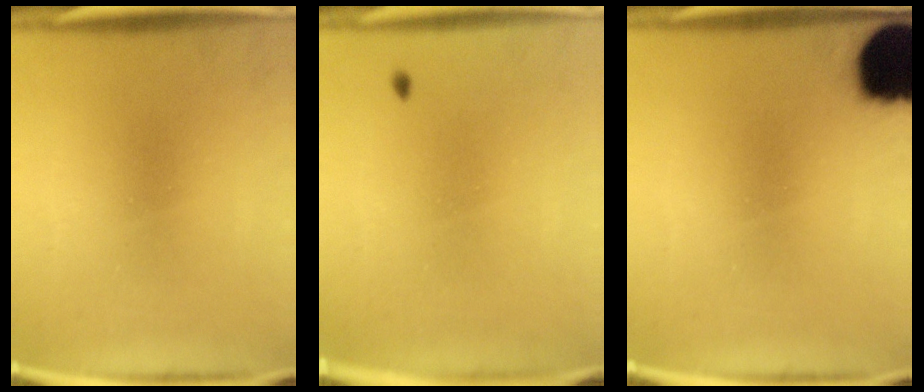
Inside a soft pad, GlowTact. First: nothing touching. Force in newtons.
{"total": 0.9}
{"total": 17.5}